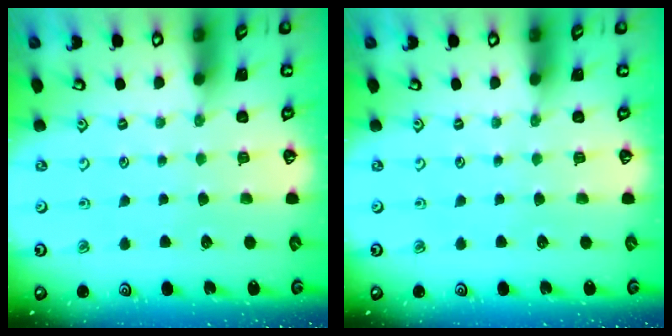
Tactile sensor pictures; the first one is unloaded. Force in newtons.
{"total": 0.0}